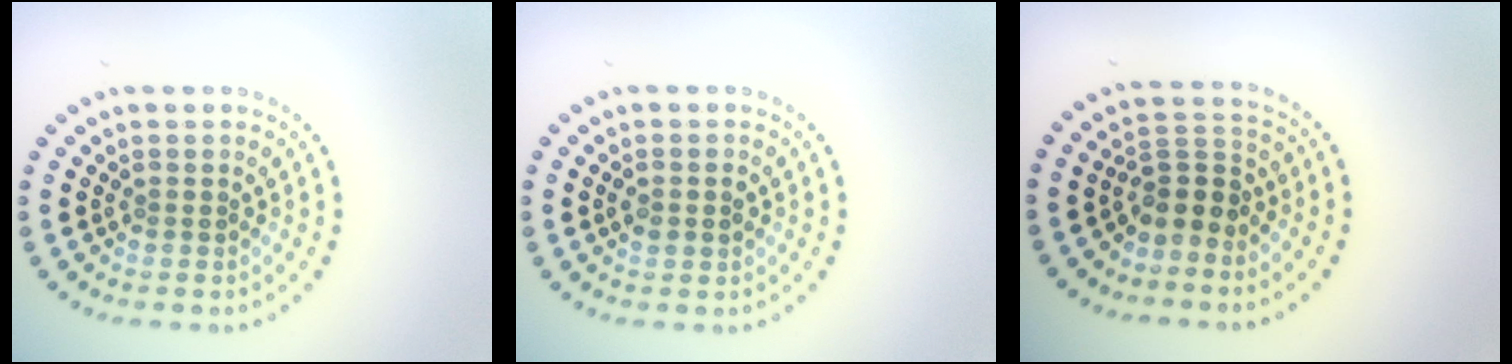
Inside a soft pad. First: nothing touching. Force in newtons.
{"total": 1.3, "press": 1.3, "slide": 0.2}
{"total": 2.8, "press": 2.1, "slide": 1.8}